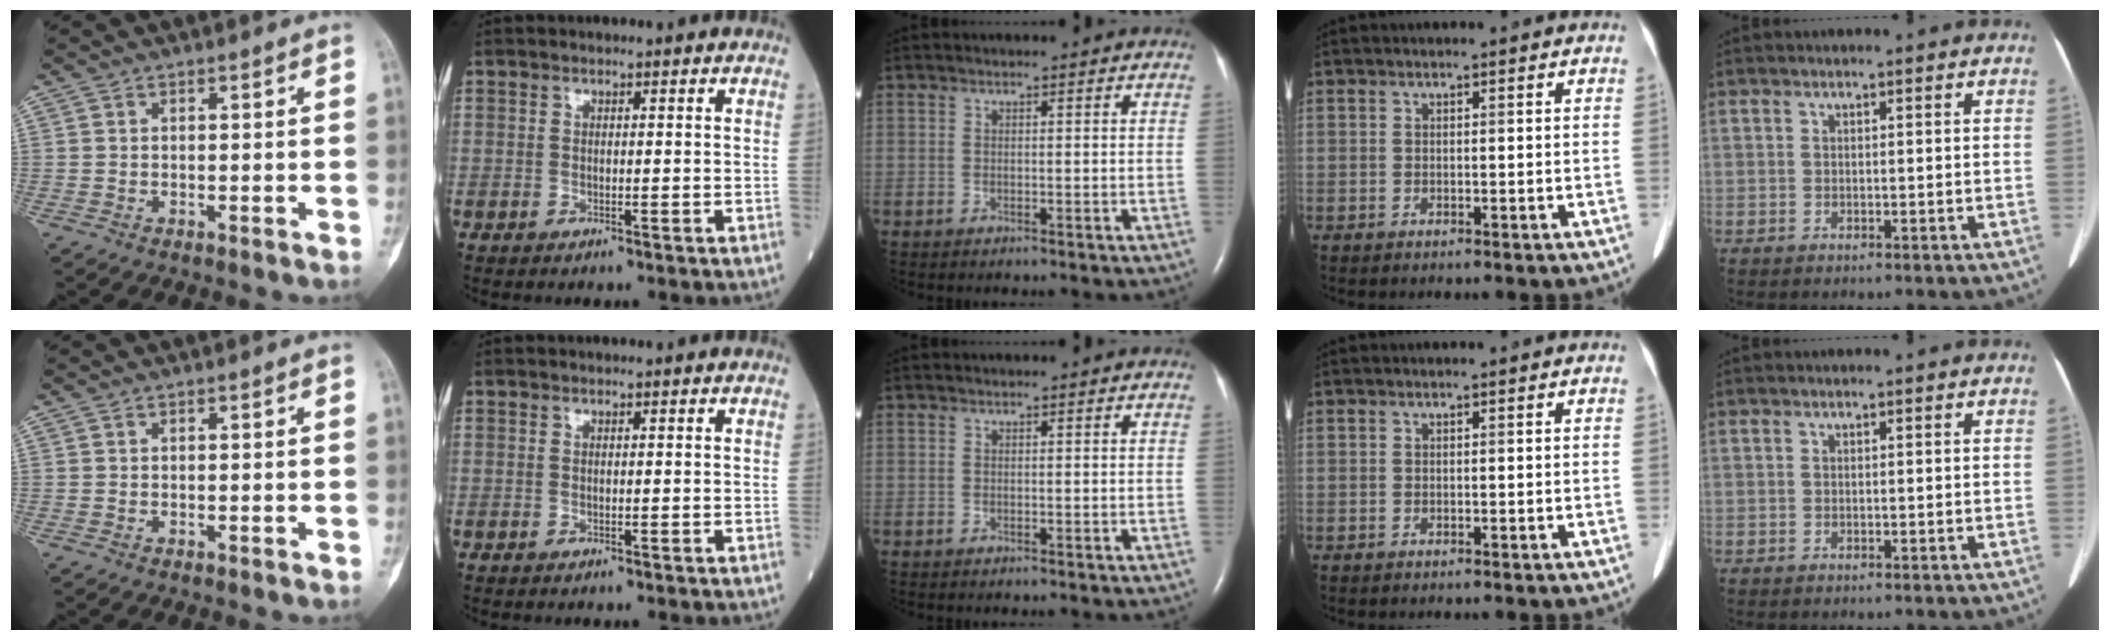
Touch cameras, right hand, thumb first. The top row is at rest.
{}